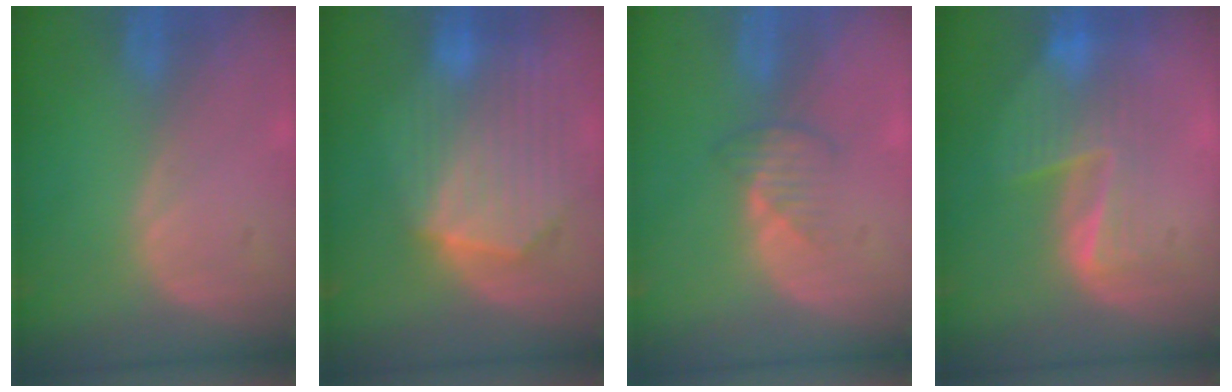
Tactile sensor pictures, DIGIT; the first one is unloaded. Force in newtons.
{"total": 10.3, "press": 8.9, "slide": 5.3}
{"total": 2.5, "press": 2.5, "slide": 0.4}
{"total": 7.1, "press": 6.5, "slide": 2.9}